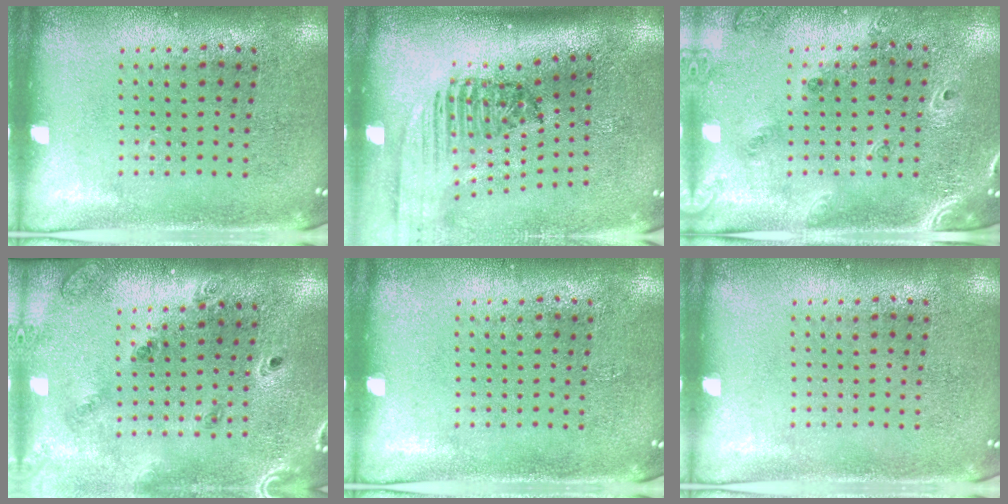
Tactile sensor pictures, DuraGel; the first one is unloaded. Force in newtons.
{"total": 2.4, "press": 1.7, "slide": 1.8}
{"total": 1.5, "press": 1.5, "slide": 0.4}
{"total": 1.4, "press": 1.4, "slide": 0.1}
{"total": 0.0}
{"total": 0.0}